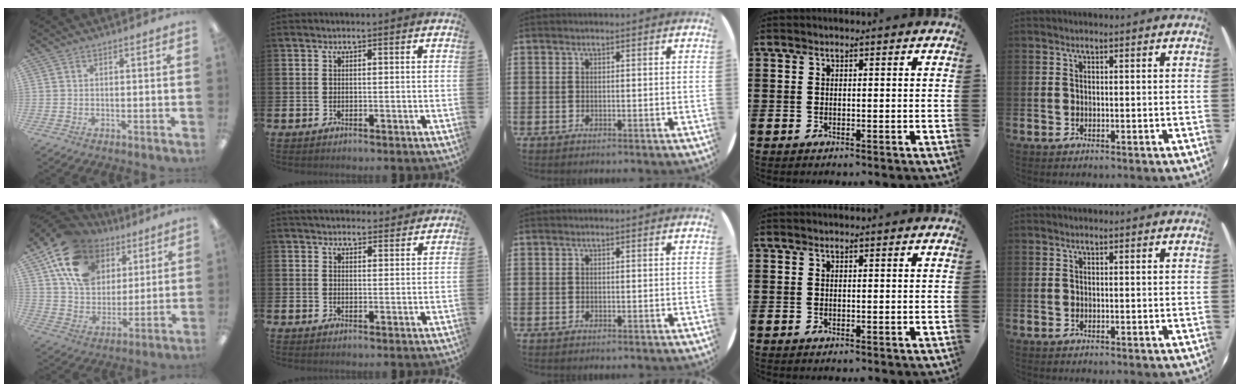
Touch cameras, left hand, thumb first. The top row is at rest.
{"thumb": {"total": 17.1, "force": [8.7, 12.6, 7.7], "torque": [-0.149, -0.031, 0.167]}, "index": {"total": 3.2, "force": [3.1, 0.8, 0.2], "torque": [-0.001, -0.015, 0.056]}}